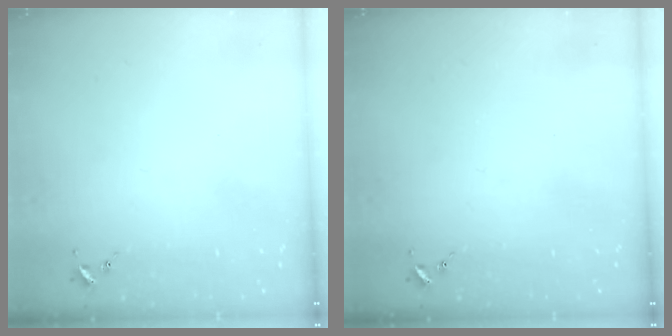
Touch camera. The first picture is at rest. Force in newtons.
{"total": 0.0}